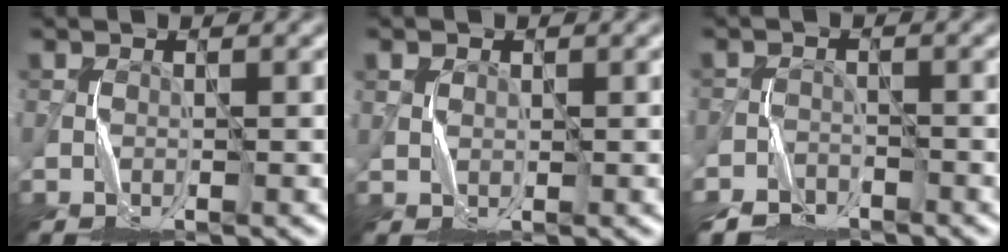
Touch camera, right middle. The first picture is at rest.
{"total": 1.3, "force": [0.8, 0.9, 0.4], "torque": [-0.005, -0.002, 0.018]}
{"total": 4.8, "force": [-4.0, 2.5, 1.0], "torque": [-0.010, -0.007, -0.072]}